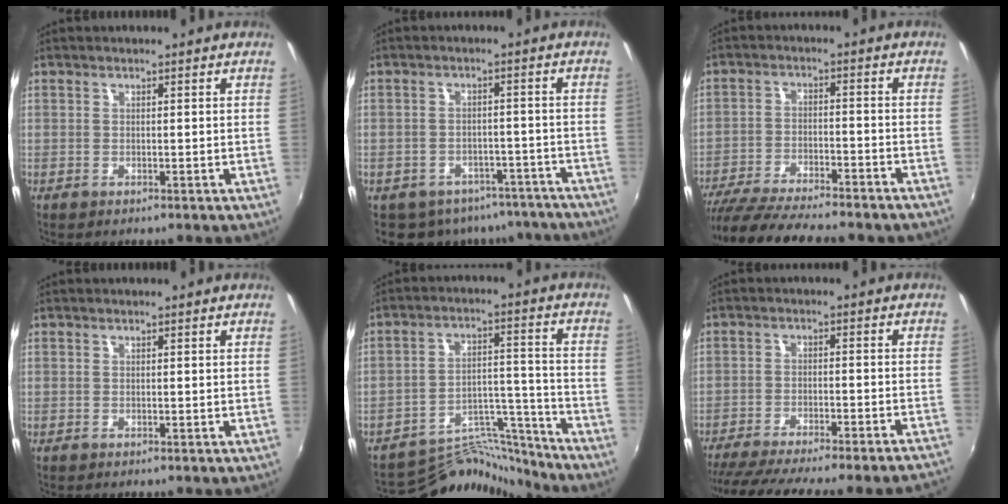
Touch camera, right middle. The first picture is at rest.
{"total": 13.2, "force": [-10.2, 7.3, 4.1], "torque": [-0.091, 0.009, -0.112]}
{"total": 21.0, "force": [-17.9, 3.9, 10.3], "torque": [-0.198, -0.047, -0.272]}
{"total": 0.0}
{"total": 12.6, "force": [-12.5, 1.5, 0.2], "torque": [0.000, 0.051, -0.202]}
{"total": 20.0, "force": [-17.8, 0.7, 9.0], "torque": [-0.163, -0.026, -0.256]}